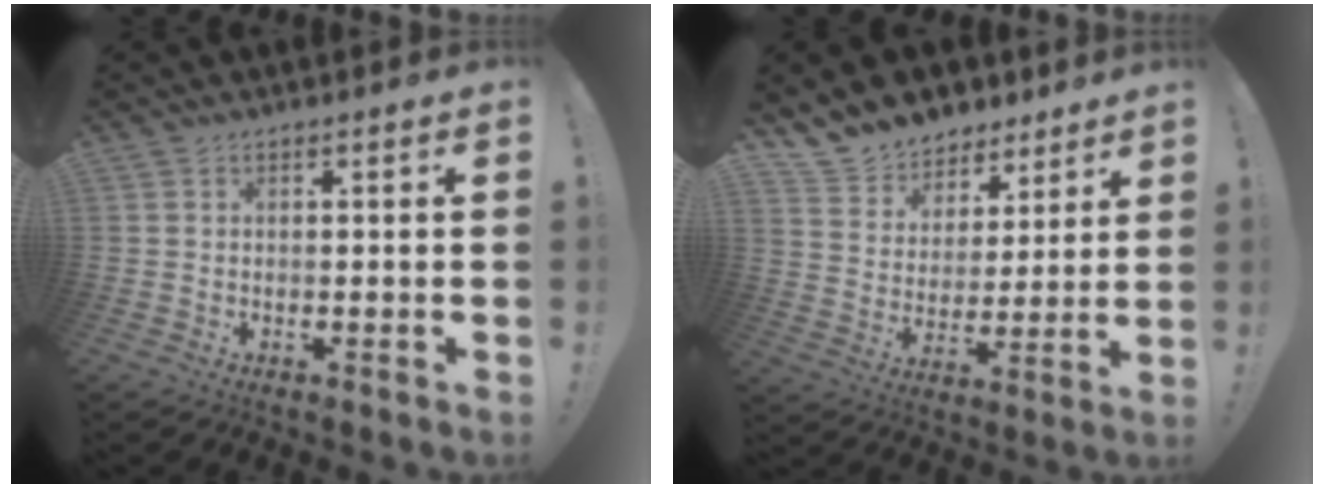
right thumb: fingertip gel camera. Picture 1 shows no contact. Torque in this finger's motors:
{"motor_torque": [-0.01, 0.17, 0.33, 0.31, 0.00]}